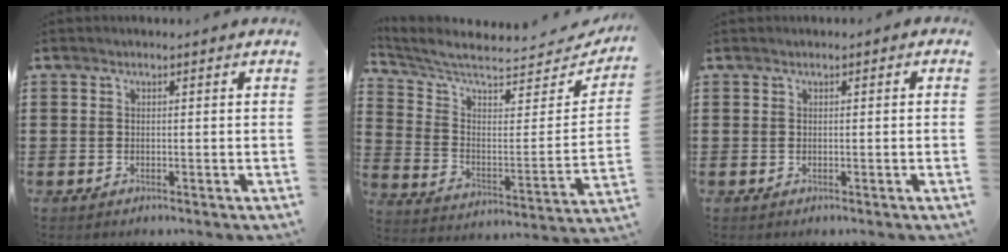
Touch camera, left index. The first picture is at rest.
{"total": 6.3, "force": [5.7, 0.8, 2.6], "torque": [-0.080, -0.052, 0.095]}
{"total": 0.0}